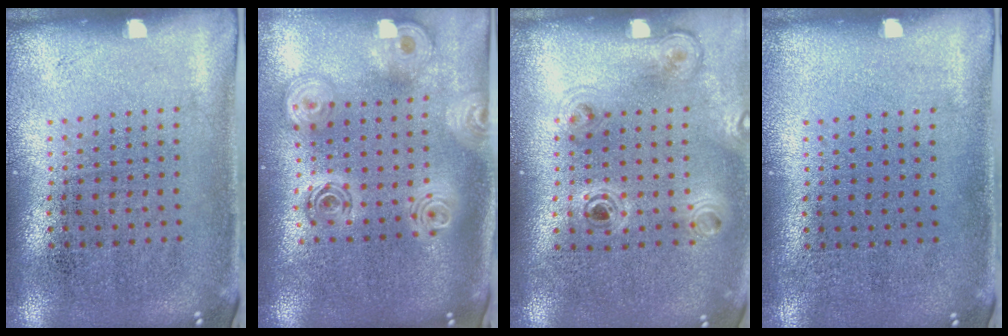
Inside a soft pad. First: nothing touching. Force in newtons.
{"total": 2.4, "press": 1.9, "slide": 1.5}
{"total": 1.1, "press": 1.1, "slide": 0.2}
{"total": 0.0}